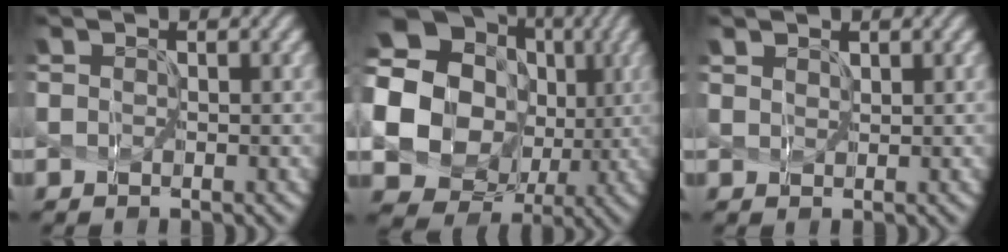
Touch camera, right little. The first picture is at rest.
{"total": 19.5, "force": [2.3, 17.8, 7.5], "torque": [-0.189, 0.015, -0.002]}
{"total": 1.9, "force": [1.3, 1.1, 0.8], "torque": [-0.006, 0.012, 0.011]}